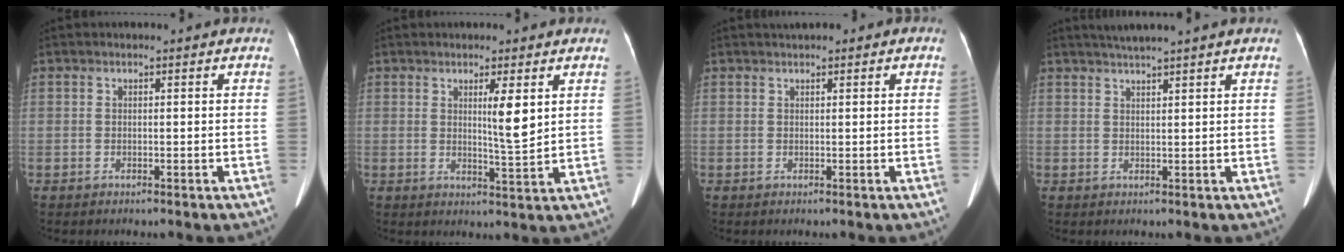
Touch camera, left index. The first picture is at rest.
{"total": 4.3, "force": [1.5, 0.1, 4.0], "torque": [-0.065, -0.010, 0.025]}
{"total": 1.7, "force": [1.1, 0.7, 1.1], "torque": [-0.018, 0.017, 0.015]}
{"total": 4.4, "force": [3.7, -0.9, 2.1], "torque": [-0.030, 0.021, 0.061]}